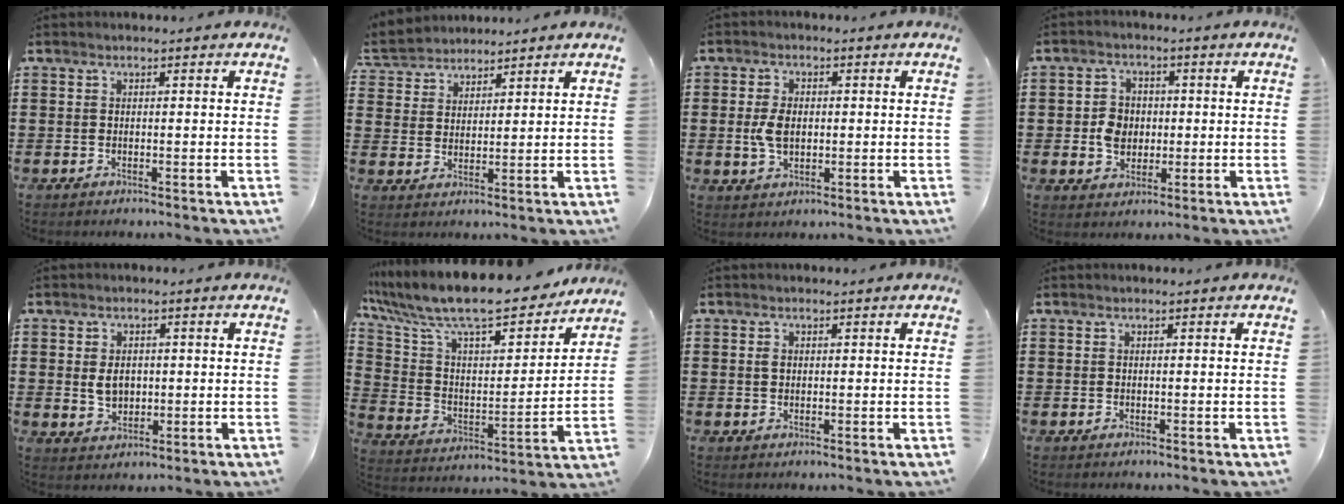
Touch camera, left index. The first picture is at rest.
{"total": 3.6, "force": [3.3, 1.3, -0.5], "torque": [-0.008, -0.010, 0.062]}
{"total": 4.6, "force": [0.2, 2.7, 3.7], "torque": [-0.090, 0.002, -0.001]}
{"total": 4.8, "force": [-0.3, 4.0, 2.7], "torque": [-0.053, 0.009, -0.009]}
{"total": 3.7, "force": [0.3, 2.7, 2.5], "torque": [-0.039, 0.003, 0.001]}
{"total": 12.1, "force": [10.3, 2.3, 5.9], "torque": [-0.151, -0.072, 0.173]}
{"total": 1.1, "force": [0.3, 0.8, 0.6], "torque": [-0.015, 0.005, 0.006]}
{"total": 0.0}